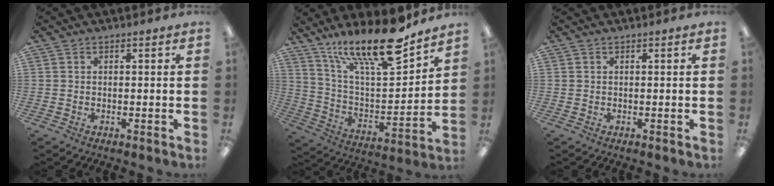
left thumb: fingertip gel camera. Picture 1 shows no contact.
{"total": 20.7, "force": [15.6, 5.8, 12.4], "torque": [-0.208, -0.106, 0.263]}
{"total": 0.0}